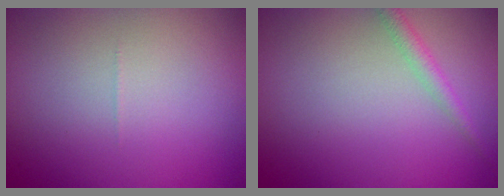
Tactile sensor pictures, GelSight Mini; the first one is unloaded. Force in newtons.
{"total": 1.5, "press": 1.5, "slide": 0.0}